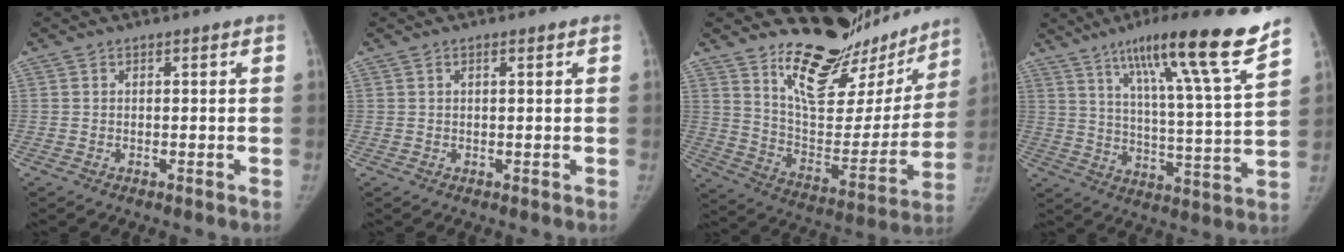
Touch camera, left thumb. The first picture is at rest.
{"total": 1.1, "force": [0.7, 0.2, 0.9], "torque": [-0.016, 0.003, 0.011]}
{"total": 24.7, "force": [20.3, 9.9, 10.0], "torque": [-0.096, -0.135, 0.304]}
{"total": 20.3, "force": [14.1, 0.7, 14.6], "torque": [-0.208, -0.066, 0.216]}